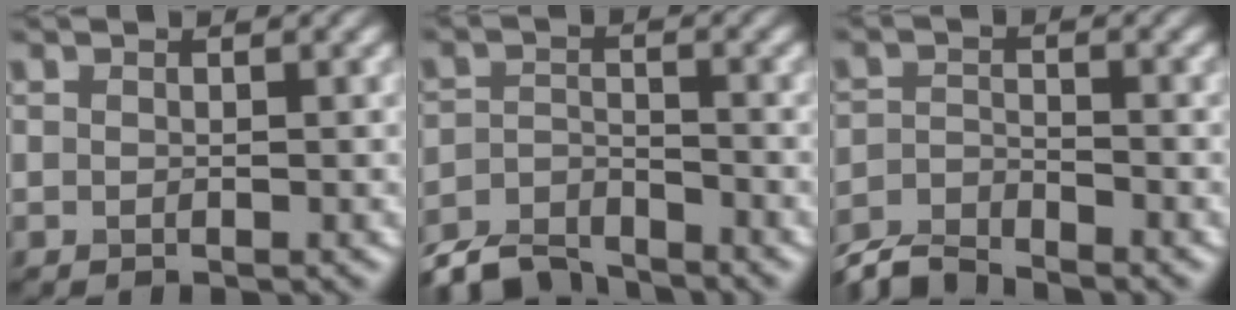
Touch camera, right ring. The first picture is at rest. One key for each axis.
{"total": 5.2, "fx": -4.8, "fy": 1.4, "fz": 1.5, "tx": -0.028, "ty": -0.010, "tz": -0.098}
{"total": 4.0, "fx": -3.8, "fy": 0.6, "fz": 1.0, "tx": -0.022, "ty": -0.007, "tz": -0.083}